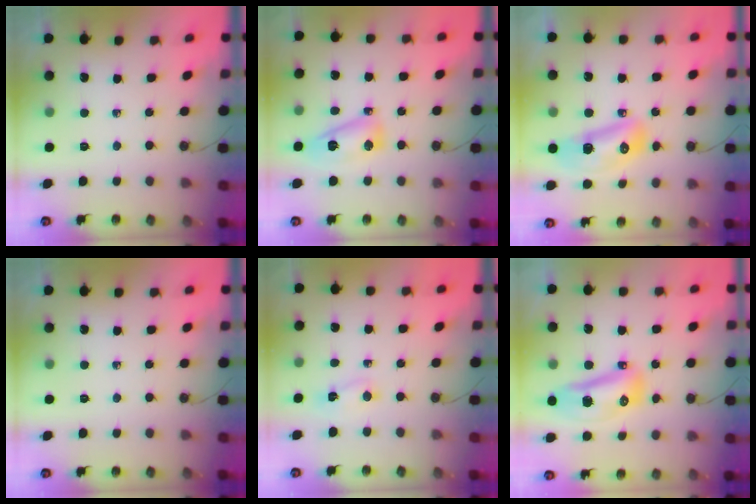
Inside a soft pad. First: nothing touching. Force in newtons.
{"total": 9.3, "press": 9.3, "slide": 0.7}
{"total": 12.1, "press": 12.1, "slide": 1.4}
{"total": 0.0}
{"total": 2.6, "press": 2.6, "slide": 0.6}
{"total": 27.4, "press": 16.3, "slide": 22.0}